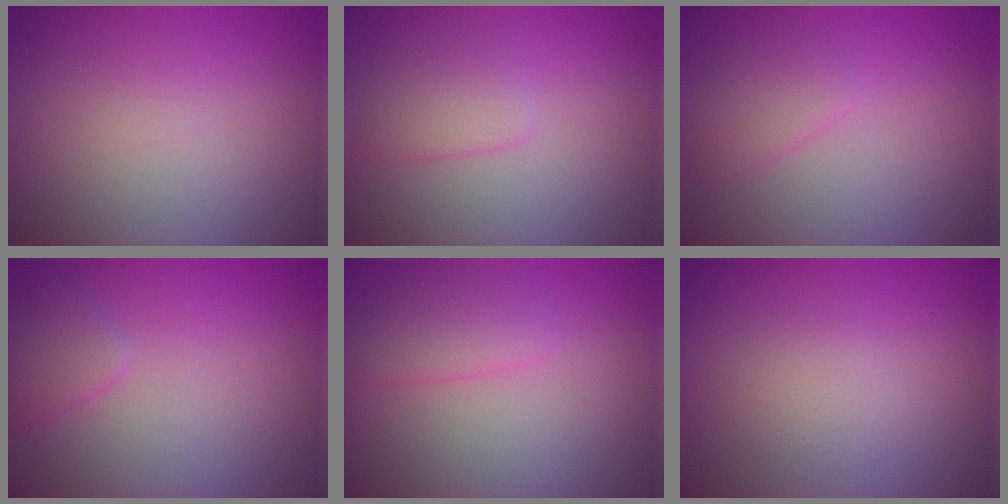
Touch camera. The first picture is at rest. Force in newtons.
{"total": 1.9, "press": 1.9, "slide": 0.2}
{"total": 1.6, "press": 1.6, "slide": 0.1}
{"total": 1.6, "press": 1.6, "slide": 0.1}
{"total": 1.9, "press": 1.9, "slide": 0.1}
{"total": 1.6, "press": 1.6, "slide": 0.1}